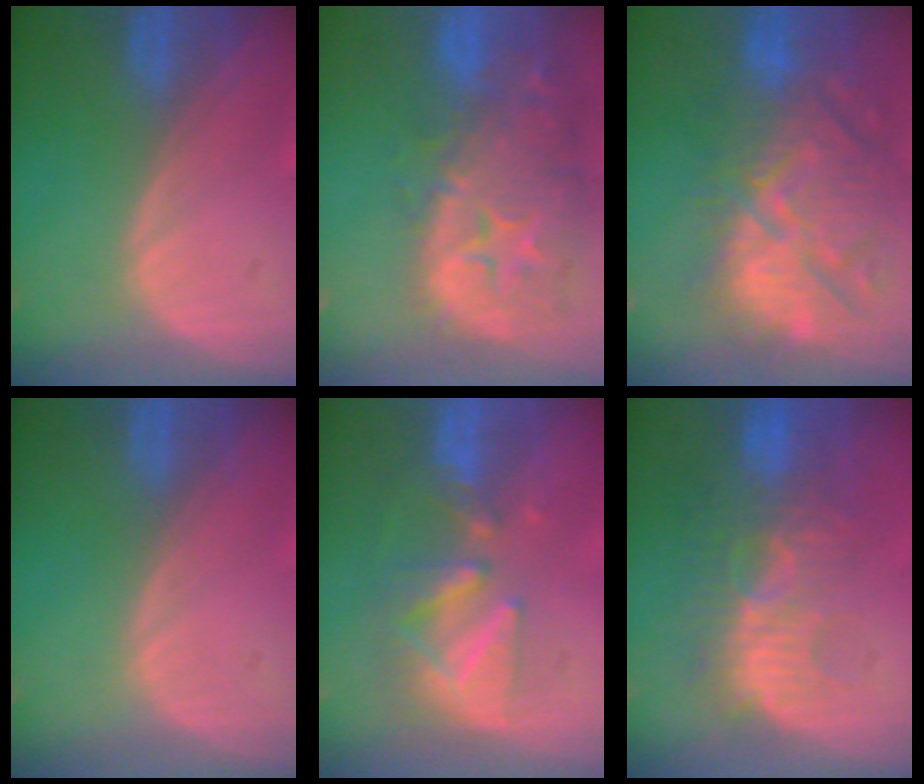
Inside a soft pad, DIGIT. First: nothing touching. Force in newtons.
{"total": 14.1, "press": 11.4, "slide": 8.3}
{"total": 12.5, "press": 12.0, "slide": 3.6}
{"total": 0.0}
{"total": 8.4, "press": 7.7, "slide": 3.3}
{"total": 9.9, "press": 9.1, "slide": 3.7}